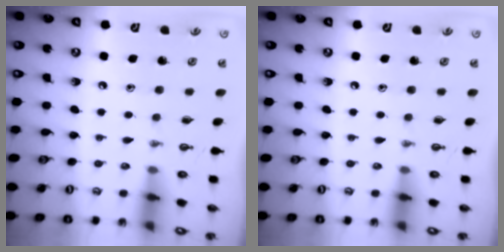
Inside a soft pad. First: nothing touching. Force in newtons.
{"total": 0.0}